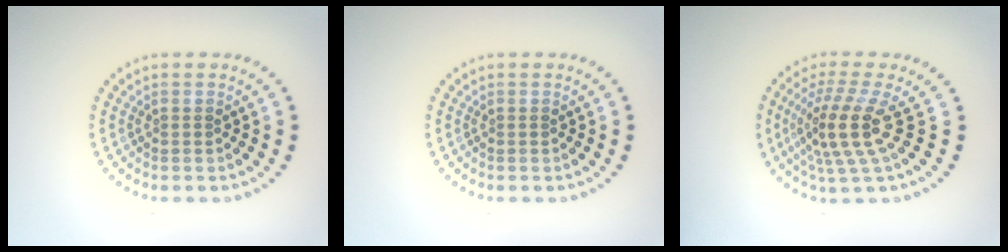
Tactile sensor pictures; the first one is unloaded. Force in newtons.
{"total": 0.0}
{"total": 4.5, "press": 3.4, "slide": 2.9}